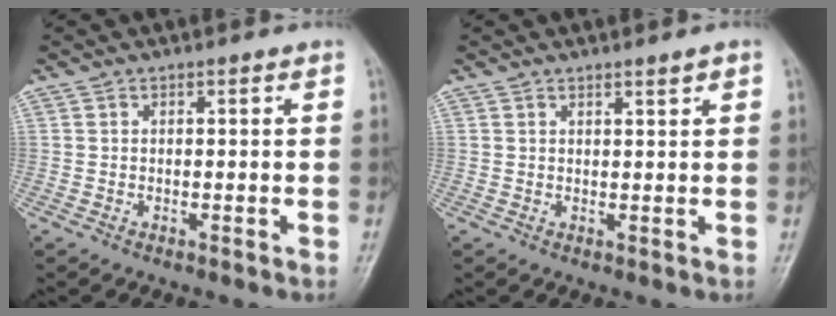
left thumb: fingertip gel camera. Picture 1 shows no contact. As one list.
[{"total": 1.4, "force": [1.0, 0.1, 0.9], "torque": [-0.011, -0.008, 0.017]}]